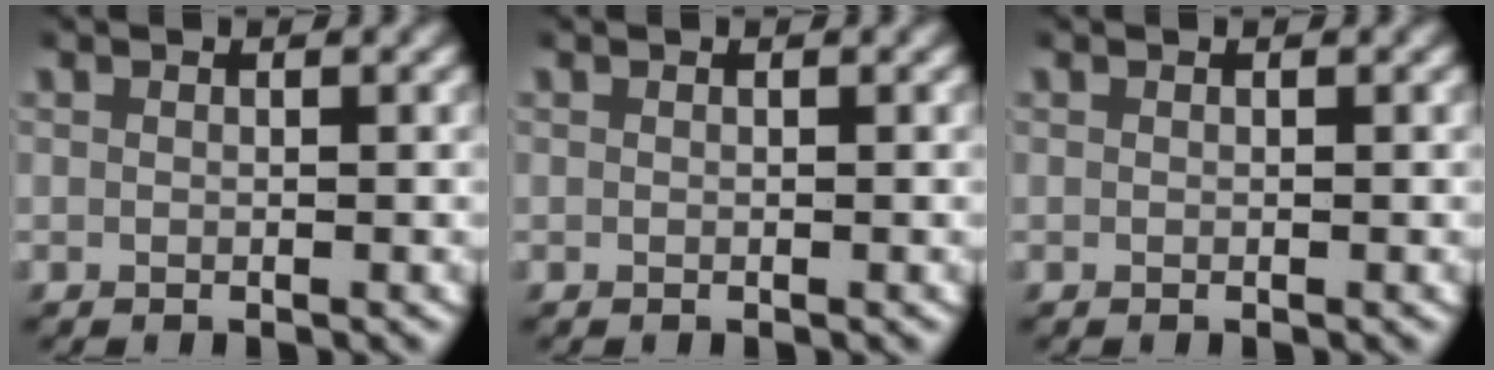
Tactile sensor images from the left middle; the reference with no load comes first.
{"total": 0.0}
{"total": 0.0}